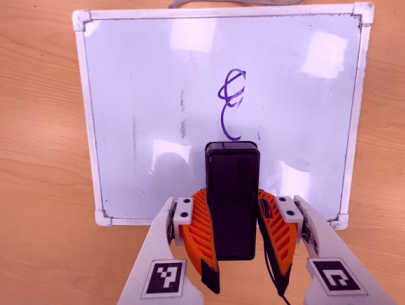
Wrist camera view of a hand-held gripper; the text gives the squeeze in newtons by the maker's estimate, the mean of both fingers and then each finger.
{"total": 7.8, "left": 6.8, "right": 8.9}